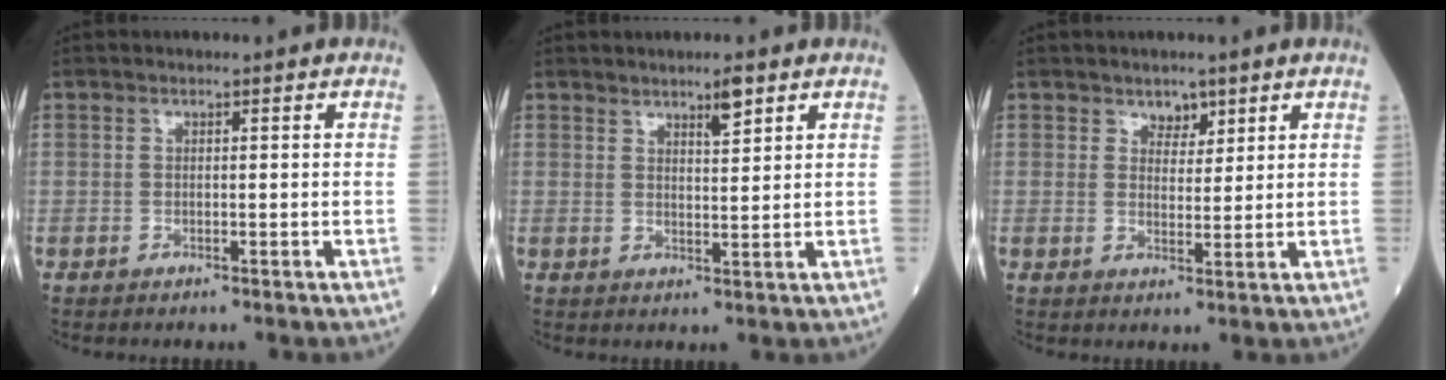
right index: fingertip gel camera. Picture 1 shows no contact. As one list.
[{"total": 3.1, "force": [2.3, 0.5, 2.0], "torque": [-0.036, 0.001, 0.039]}, {"total": 2.8, "force": [2.0, 1.6, 0.9], "torque": [-0.009, -0.002, 0.035]}]